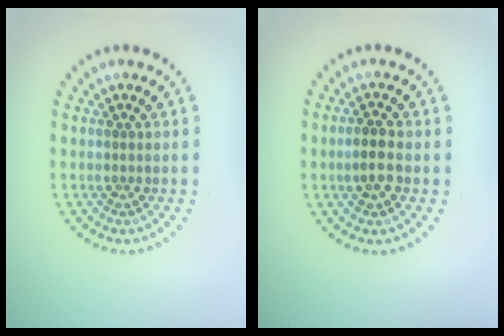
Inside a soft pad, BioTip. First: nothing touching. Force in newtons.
{"total": 2.5, "press": 2.5, "slide": 0.4}